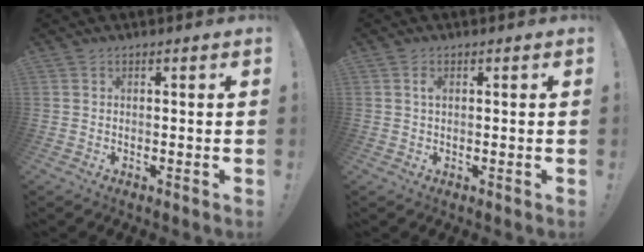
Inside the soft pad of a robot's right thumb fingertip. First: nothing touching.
{"total": 1.2, "force": [0.4, 0.6, 1.0], "torque": [-0.014, -0.001, 0.005]}